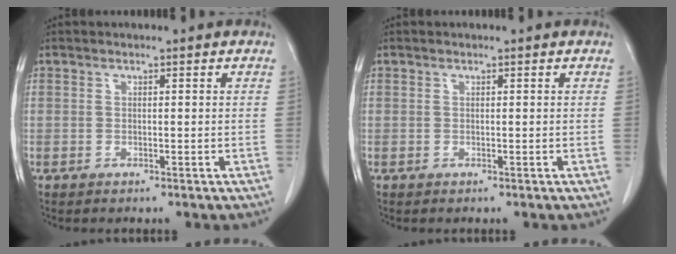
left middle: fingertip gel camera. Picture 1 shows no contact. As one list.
[{"total": 0.0}]